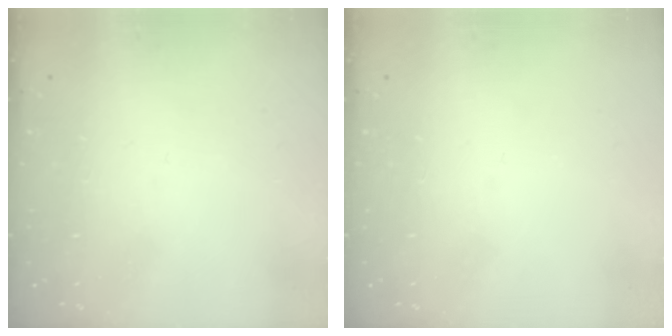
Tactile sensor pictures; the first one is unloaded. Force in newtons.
{"total": 0.0}